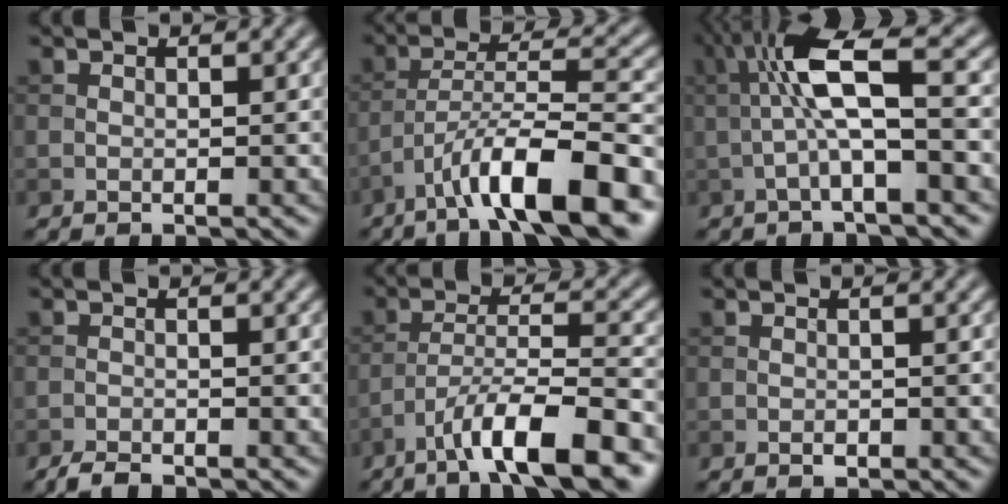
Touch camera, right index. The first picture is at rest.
{"total": 10.3, "force": [-6.1, 2.3, 8.0], "torque": [-0.132, 0.015, -0.105]}
{"total": 6.5, "force": [-0.1, 1.1, 6.4], "torque": [-0.123, 0.024, -0.010]}
{"total": 1.7, "force": [-1.5, 0.4, 0.7], "torque": [-0.015, -0.002, -0.031]}
{"total": 9.2, "force": [-5.8, 1.9, 7.0], "torque": [-0.112, 0.009, -0.100]}
{"total": 0.7, "force": [-0.4, 0.3, 0.5], "torque": [-0.006, 0.000, -0.006]}